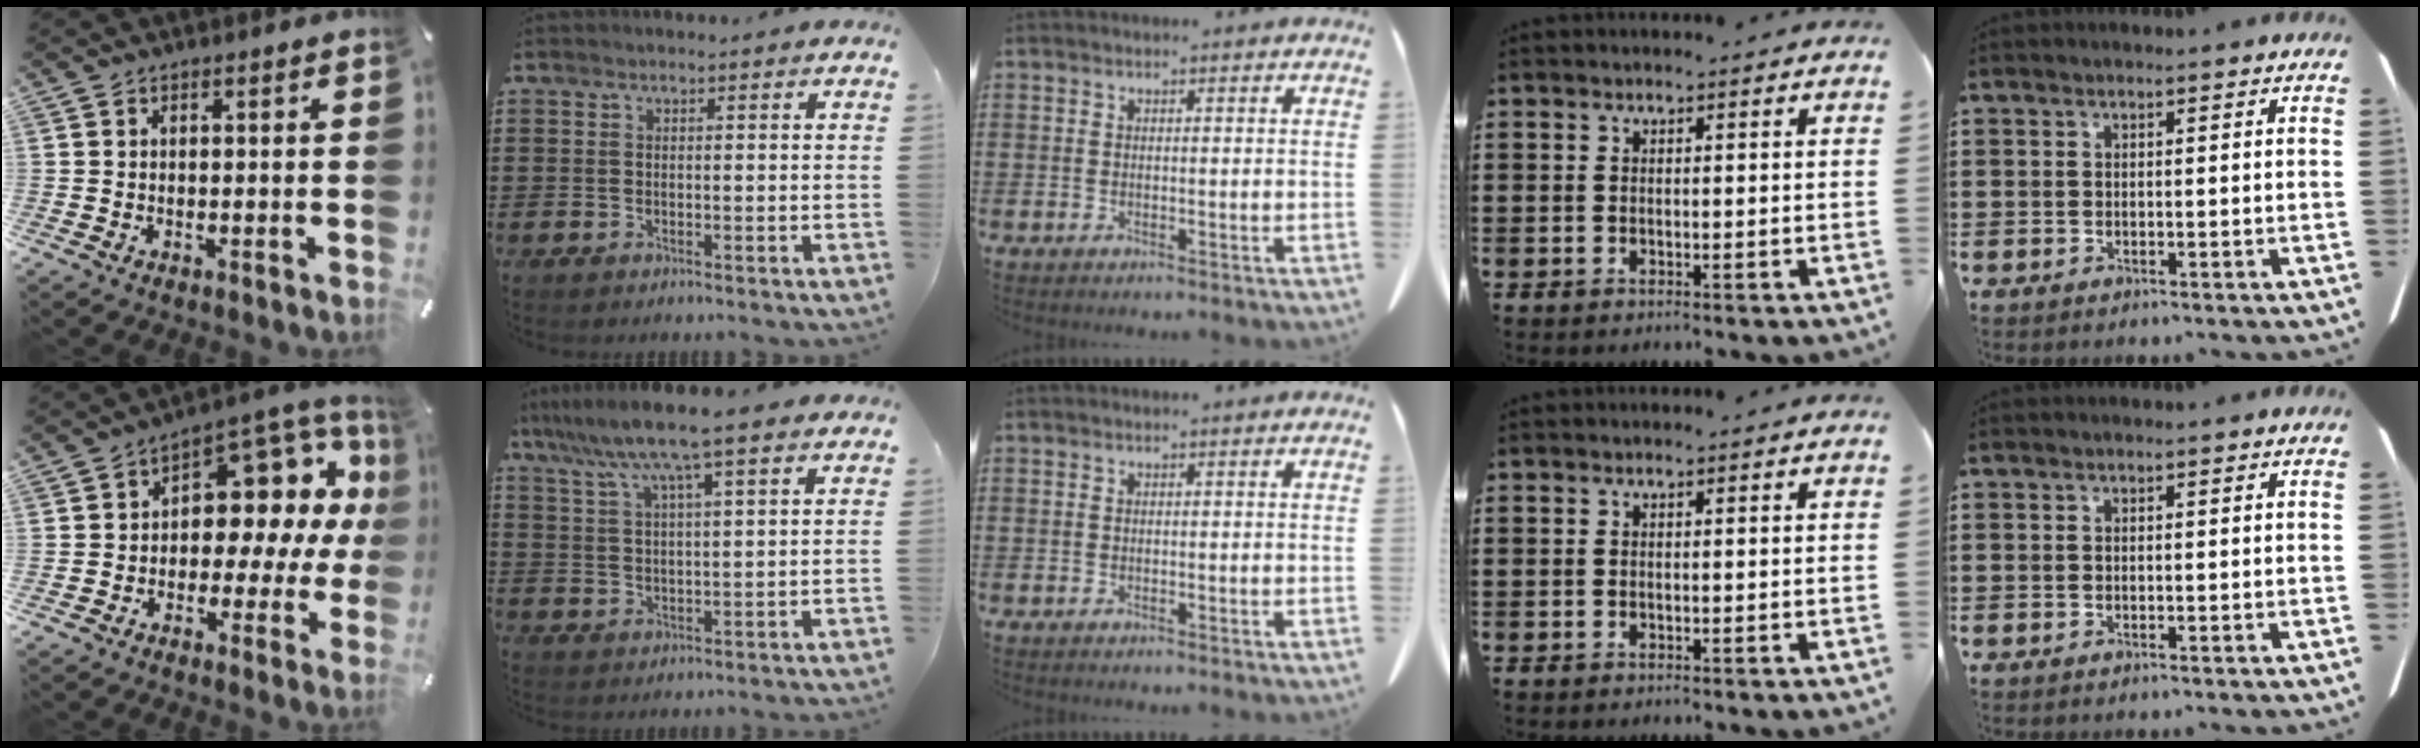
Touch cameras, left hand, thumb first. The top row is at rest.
{"thumb": {"total": 10.9, "force": [3.5, 7.0, 7.6], "torque": [-0.088, -0.052, 0.055]}, "index": {"total": 8.9, "force": [6.7, 0.4, 5.9], "torque": [-0.132, -0.017, 0.116]}}